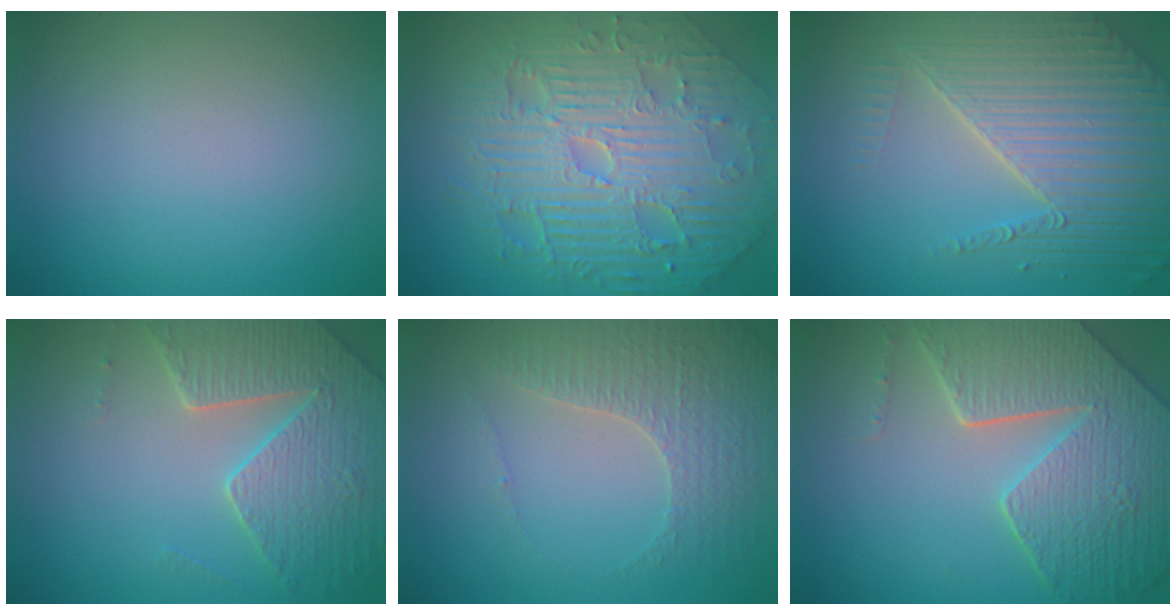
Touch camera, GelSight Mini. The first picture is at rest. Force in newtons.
{"total": 11.5, "press": 7.5, "slide": 8.7}
{"total": 7.0, "press": 5.4, "slide": 4.4}
{"total": 4.6, "press": 4.5, "slide": 1.3}
{"total": 3.3, "press": 3.3, "slide": 0.6}
{"total": 8.8, "press": 6.2, "slide": 6.2}